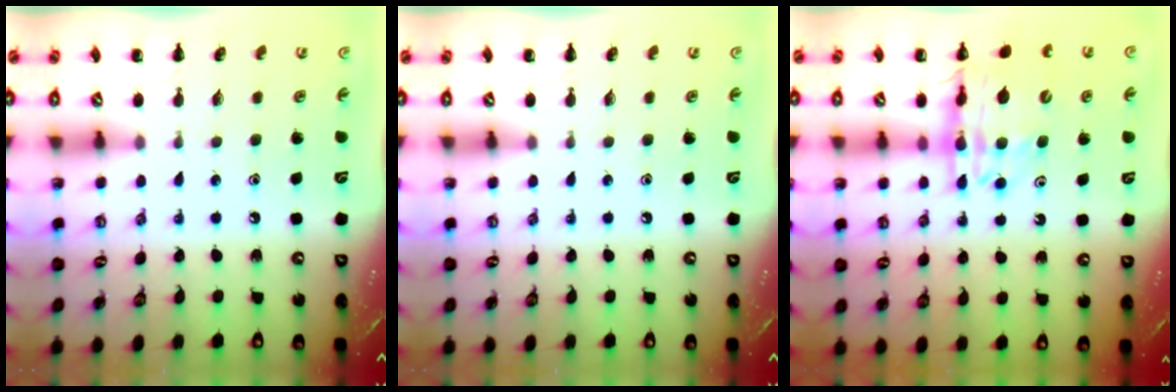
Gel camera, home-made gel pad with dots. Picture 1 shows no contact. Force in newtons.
{"total": 0.0}
{"total": 16.8, "press": 16.3, "slide": 3.9}